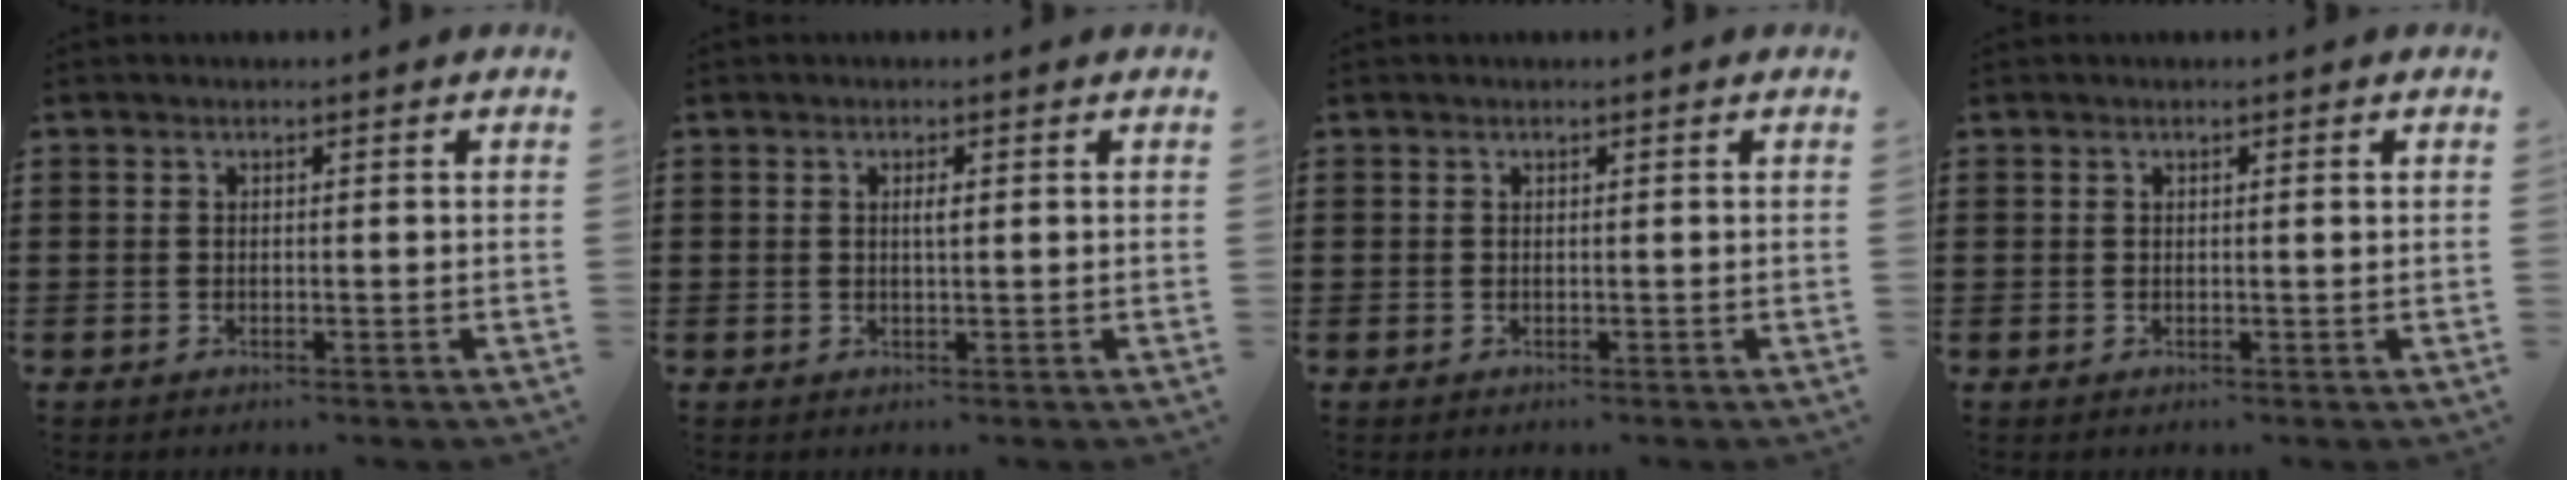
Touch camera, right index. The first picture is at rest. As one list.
[{"total": 1.3, "force": [0.3, 0.3, 1.3], "torque": [-0.025, 0.003, 0.004]}, {"total": 0.0}, {"total": 0.7, "force": [0.2, 0.1, 0.6], "torque": [-0.012, 0.000, 0.003]}]